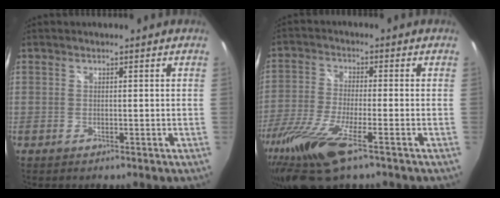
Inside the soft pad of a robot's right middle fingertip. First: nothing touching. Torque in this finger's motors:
{"motor_torque": [1.16, -0.98, 0.67, 0.21]}